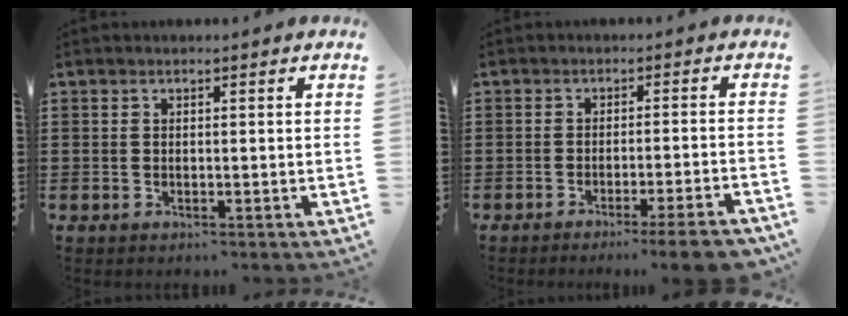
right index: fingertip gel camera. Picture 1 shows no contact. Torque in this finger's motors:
{"motor_torque": [2.14, 0.00, 0.43, 0.05]}